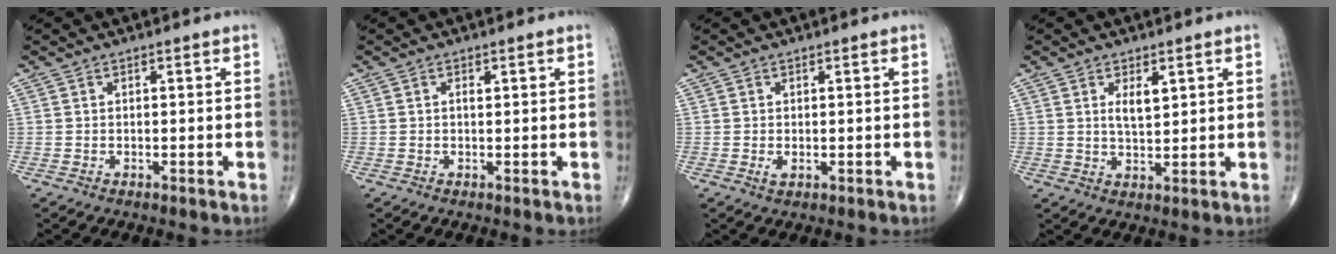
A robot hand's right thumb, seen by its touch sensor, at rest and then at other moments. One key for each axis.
{"total": 0.7, "fx": 0.2, "fy": 0.3, "fz": 0.5, "tx": -0.012, "ty": -0.001, "tz": 0.004}
{"total": 1.1, "fx": -0.1, "fy": 0.6, "fz": 0.9, "tx": -0.015, "ty": -0.003, "tz": 0.000}
{"total": 3.9, "fx": 1.6, "fy": 1.7, "fz": 3.2, "tx": -0.047, "ty": -0.015, "tz": 0.030}